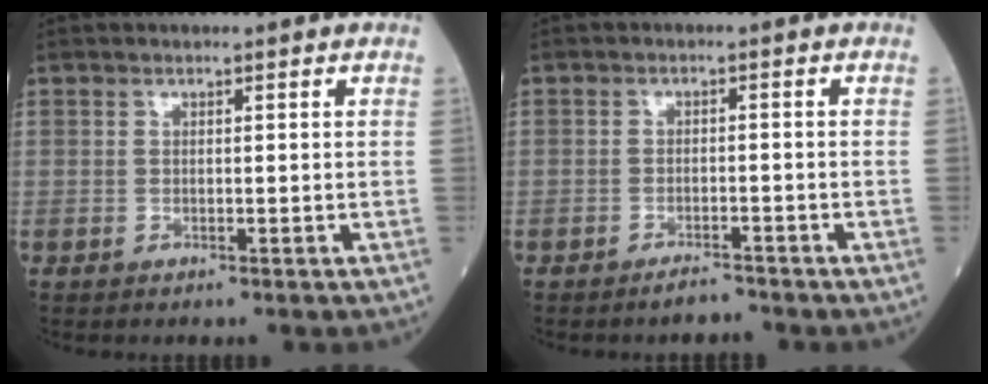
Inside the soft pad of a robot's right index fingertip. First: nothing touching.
{"total": 2.8, "force": [-2.5, 1.0, 0.8], "torque": [-0.020, -0.001, -0.039]}